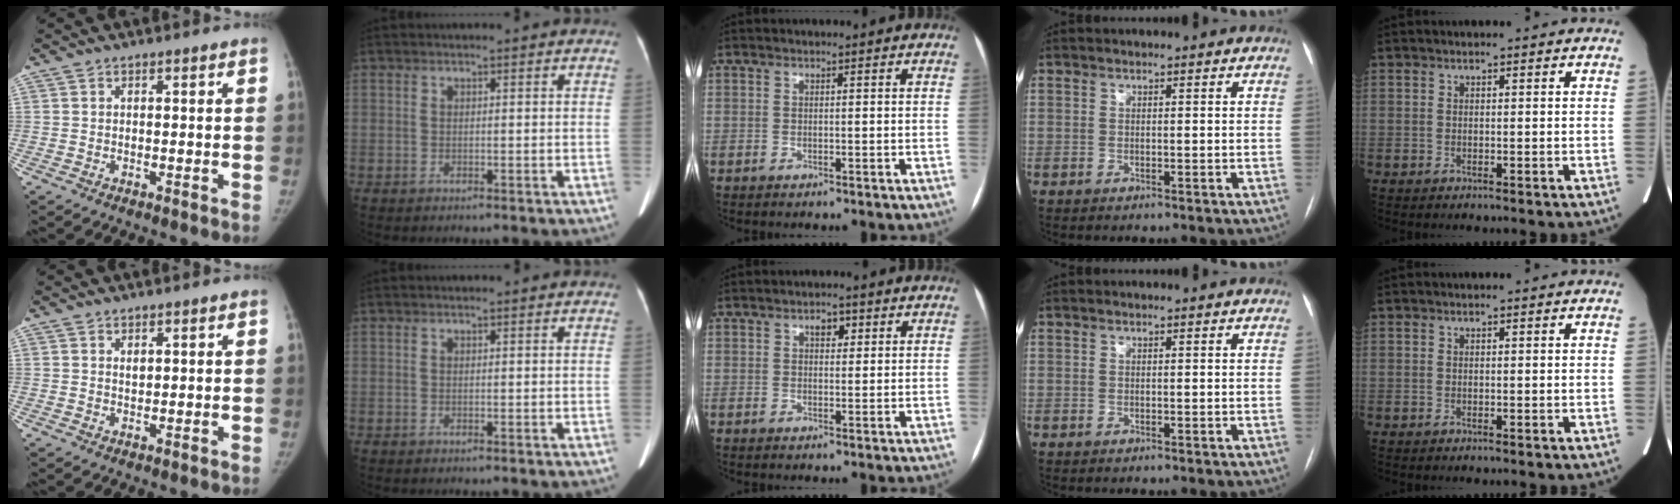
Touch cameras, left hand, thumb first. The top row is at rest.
{"thumb": {"total": 1.3, "force": [0.7, 0.9, 0.7], "torque": [0.001, -0.005, 0.012]}, "middle": {"total": 2.2, "force": [1.0, 1.3, 1.5], "torque": [-0.023, 0.007, 0.014]}}